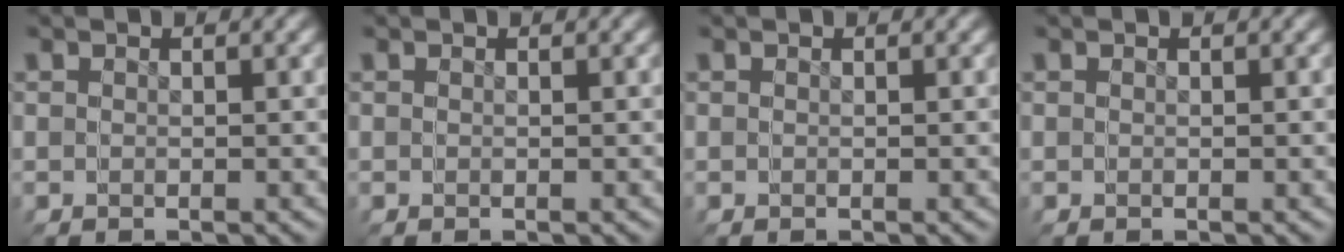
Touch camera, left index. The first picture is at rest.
{"total": 0.0}
{"total": 0.0}
{"total": 0.0}